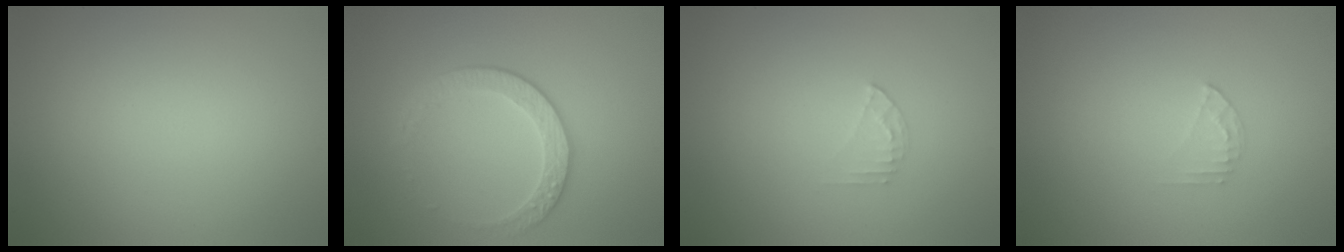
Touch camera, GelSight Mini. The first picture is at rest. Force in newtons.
{"total": 2.4, "press": 1.9, "slide": 1.5}
{"total": 1.3, "press": 1.3, "slide": 0.1}
{"total": 1.3, "press": 1.3, "slide": 0.1}